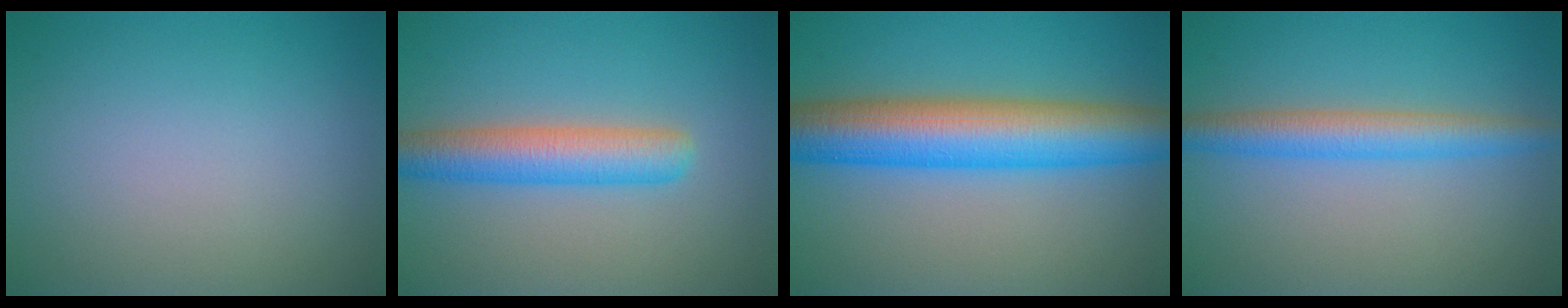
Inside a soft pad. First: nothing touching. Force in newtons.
{"total": 5.0, "press": 5.0, "slide": 0.1}
{"total": 9.7, "press": 9.7, "slide": 0.2}
{"total": 3.9, "press": 3.9, "slide": 0.0}